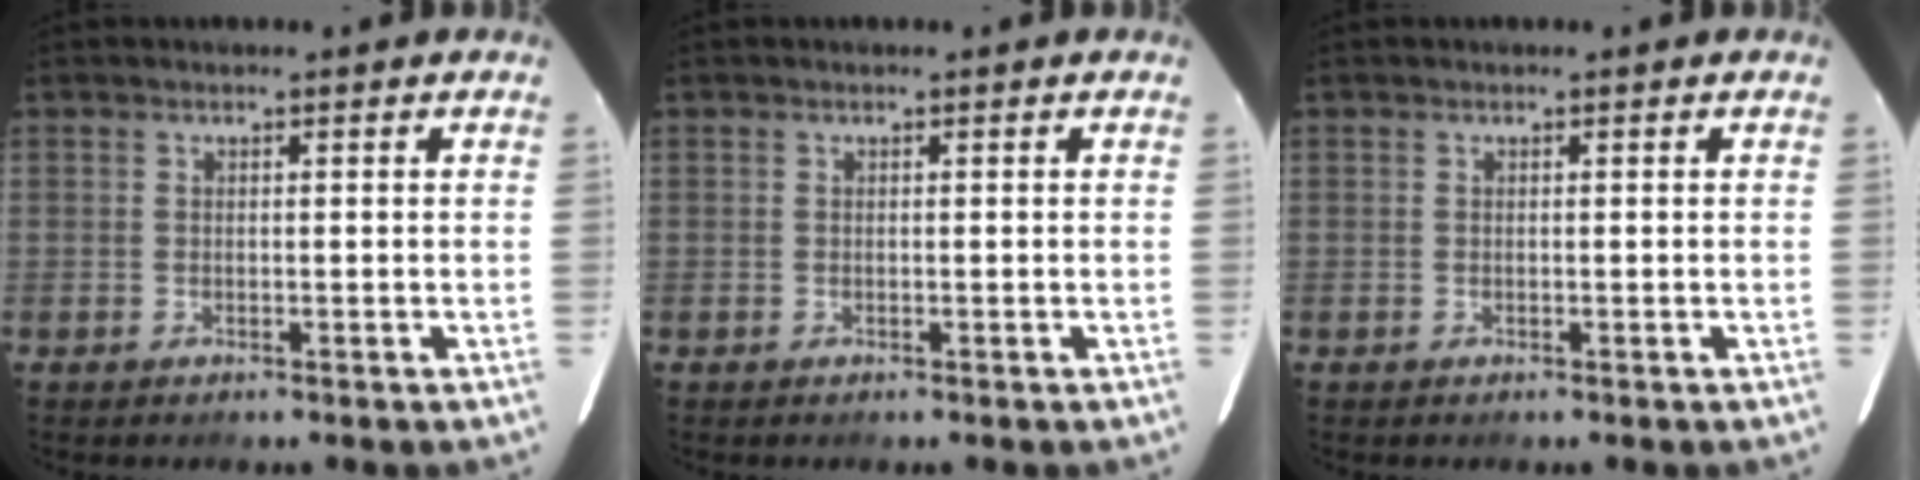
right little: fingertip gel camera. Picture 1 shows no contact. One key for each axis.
{"total": 0.0}
{"total": 0.0}